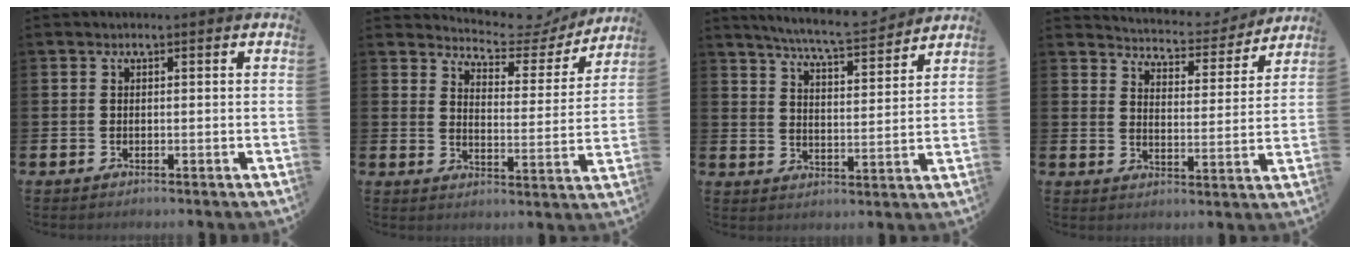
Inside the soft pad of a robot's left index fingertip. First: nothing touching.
{"total": 5.9, "force": [5.7, 1.3, 0.7], "torque": [-0.030, -0.049, 0.093]}
{"total": 7.1, "force": [6.8, 0.0, 2.2], "torque": [-0.059, -0.042, 0.117]}
{"total": 5.3, "force": [5.2, 0.9, 0.4], "torque": [-0.030, -0.043, 0.089]}